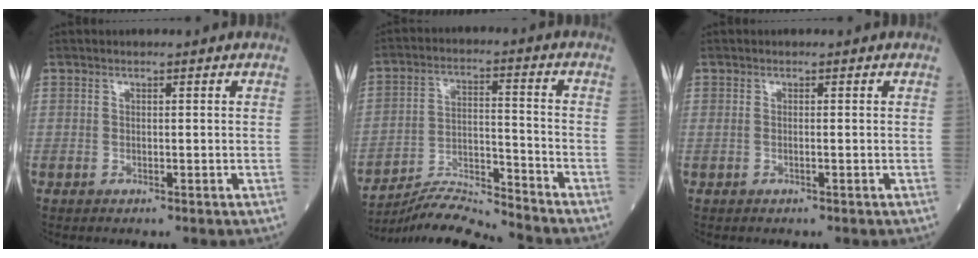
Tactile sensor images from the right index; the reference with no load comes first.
{"total": 9.2, "force": [-9.0, -1.6, 0.8], "torque": [-0.017, 0.014, -0.162]}
{"total": 0.0}